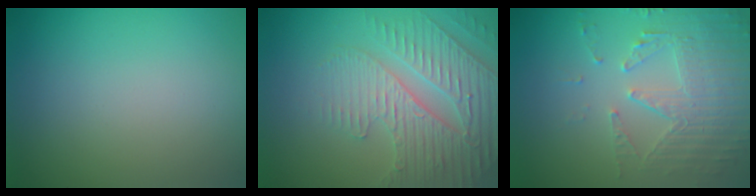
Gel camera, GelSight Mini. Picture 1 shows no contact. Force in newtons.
{"total": 4.5, "press": 4.2, "slide": 1.8}
{"total": 5.8, "press": 3.7, "slide": 4.4}